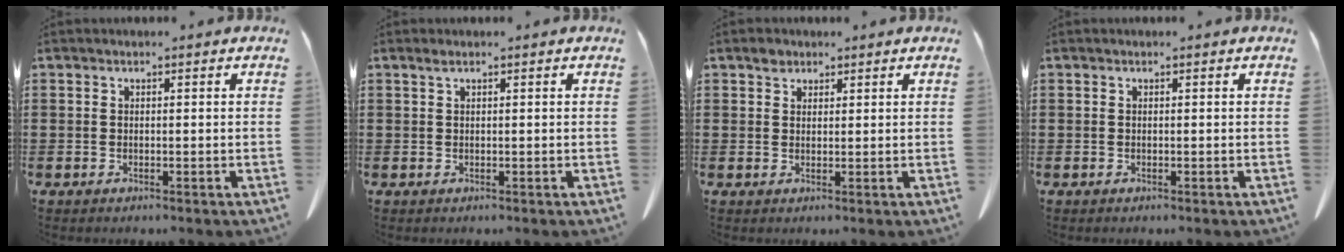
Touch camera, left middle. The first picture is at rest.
{"total": 0.8, "force": [0.4, 0.1, 0.6], "torque": [-0.014, 0.002, 0.007]}
{"total": 1.9, "force": [1.3, 1.2, 0.6], "torque": [-0.007, 0.001, 0.024]}
{"total": 0.0}